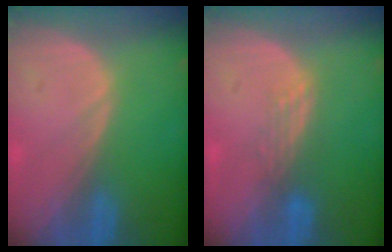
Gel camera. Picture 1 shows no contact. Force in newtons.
{"total": 3.0, "press": 2.5, "slide": 1.7}